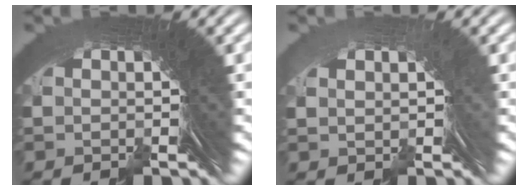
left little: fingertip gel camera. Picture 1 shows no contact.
{"total": 0.7, "force": [0.2, -0.6, -0.1], "torque": [0.012, 0.007, 0.013]}